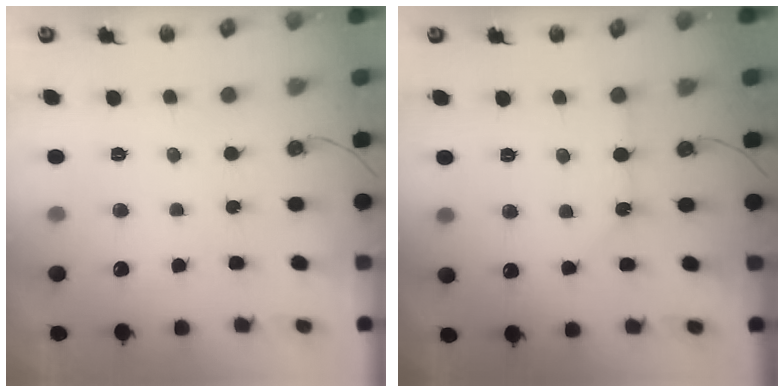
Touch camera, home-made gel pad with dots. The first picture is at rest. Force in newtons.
{"total": 2.7, "press": 2.7, "slide": 0.4}